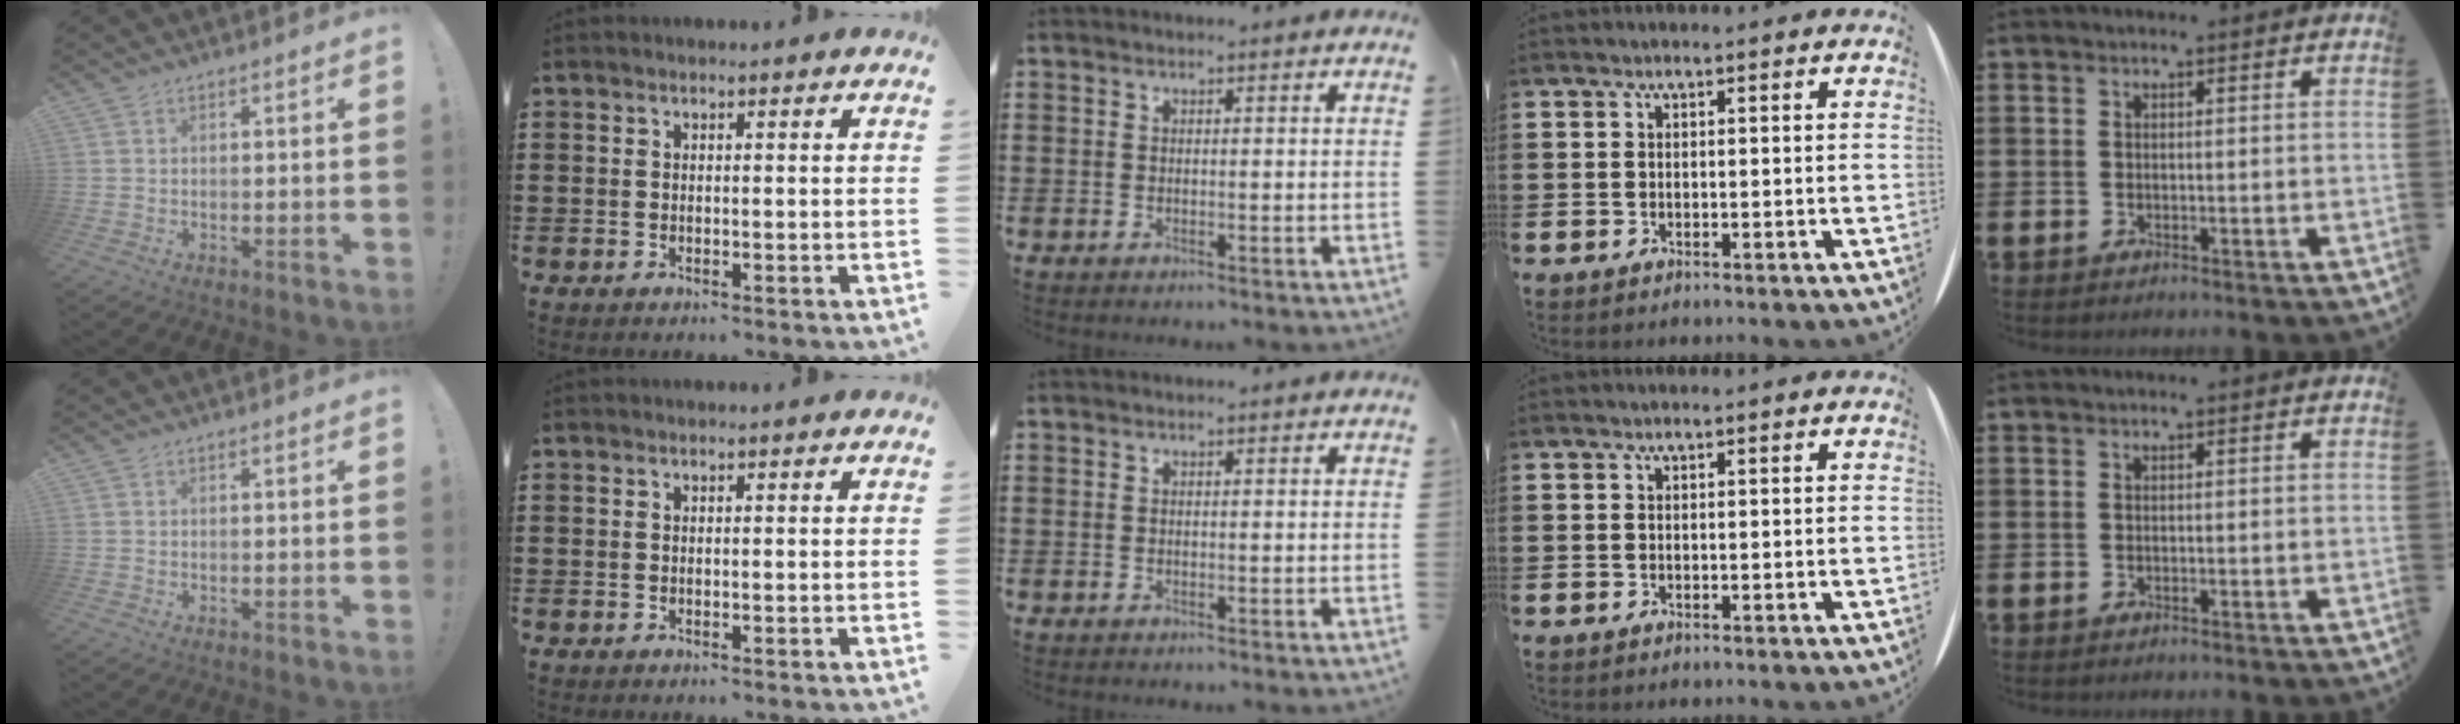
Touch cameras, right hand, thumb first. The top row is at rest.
{}